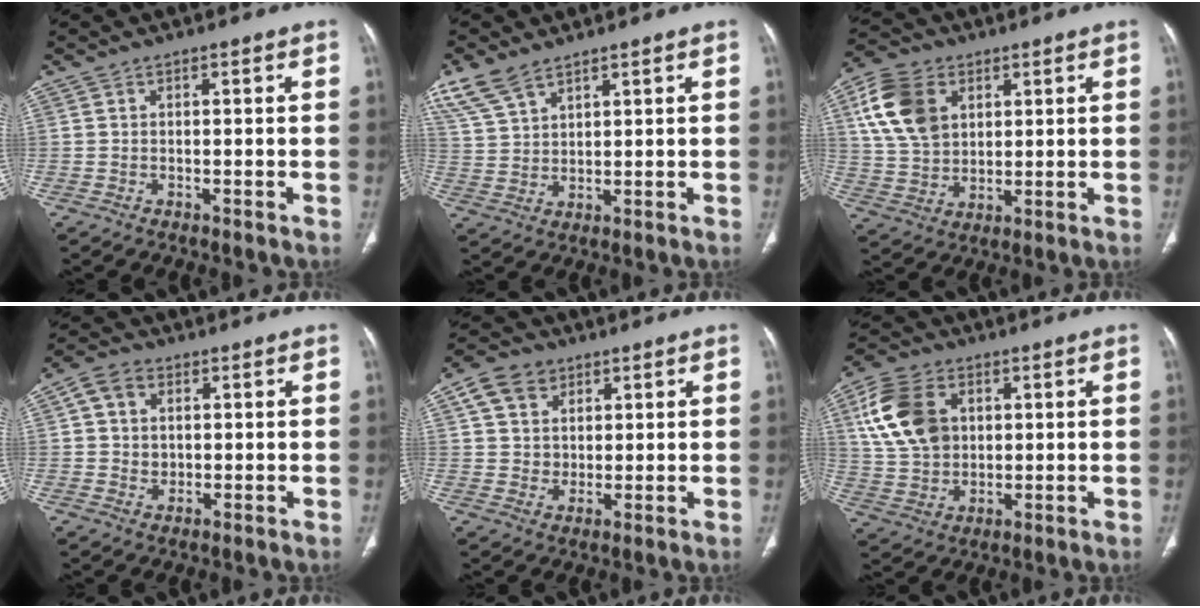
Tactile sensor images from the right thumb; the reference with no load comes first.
{"total": 7.7, "force": [5.7, 3.4, 3.9], "torque": [-0.080, -0.006, 0.128]}
{"total": 13.1, "force": [4.6, 9.4, 7.9], "torque": [-0.136, -0.005, 0.090]}
{"total": 6.2, "force": [1.6, 5.0, 3.3], "torque": [-0.043, -0.001, 0.026]}
{"total": 8.7, "force": [3.6, 7.0, 3.7], "torque": [-0.043, -0.008, 0.067]}
{"total": 13.9, "force": [3.9, 10.1, 8.8], "torque": [-0.155, 0.001, 0.075]}